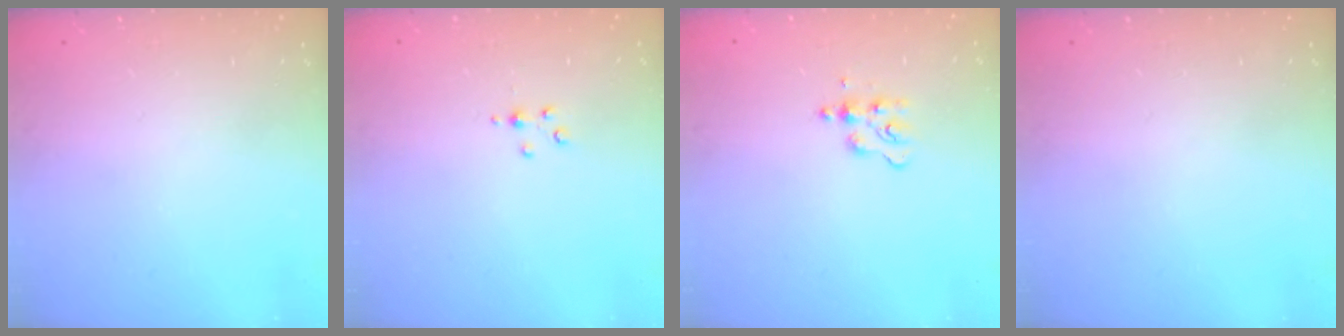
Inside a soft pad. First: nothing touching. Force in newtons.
{"total": 3.0, "press": 3.0, "slide": 0.3}
{"total": 5.1, "press": 5.0, "slide": 0.6}
{"total": 0.0}